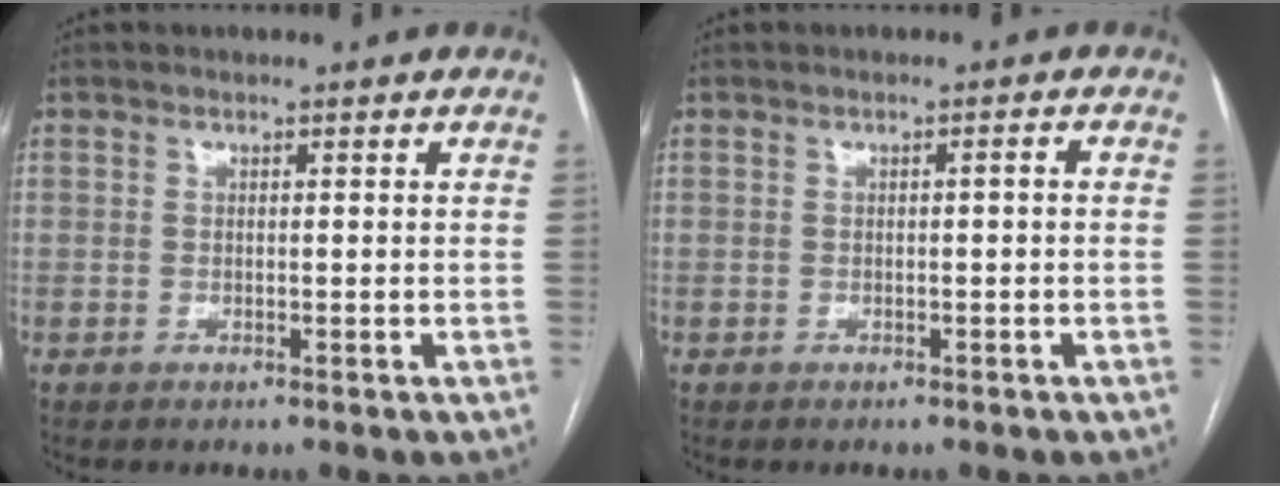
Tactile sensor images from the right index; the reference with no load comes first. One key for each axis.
{"total": 0.8, "fx": 0.0, "fy": 0.1, "fz": 0.8, "tx": -0.011, "ty": 0.002, "tz": 0.001}